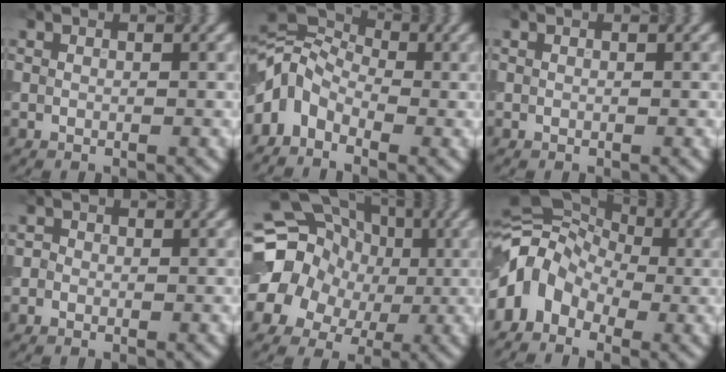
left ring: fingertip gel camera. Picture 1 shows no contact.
{"total": 5.6, "force": [-1.9, 3.8, 3.6], "torque": [-0.066, 0.014, -0.062]}
{"total": 0.0}
{"total": 0.7, "force": [-0.1, 0.7, 0.2], "torque": [0.000, -0.003, -0.007]}
{"total": 15.7, "force": [1.9, 14.1, 6.8], "torque": [-0.151, 0.021, 0.002]}
{"total": 6.7, "force": [-1.5, 5.1, 4.1], "torque": [-0.067, 0.014, -0.054]}